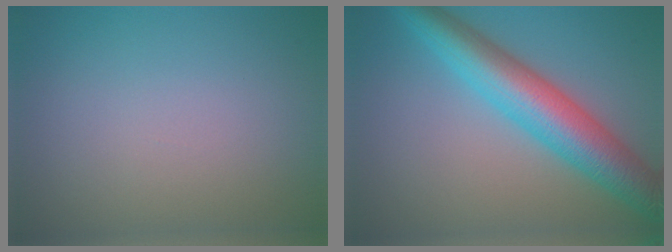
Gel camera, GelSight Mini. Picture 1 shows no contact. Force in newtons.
{"total": 7.9, "press": 7.9, "slide": 0.1}